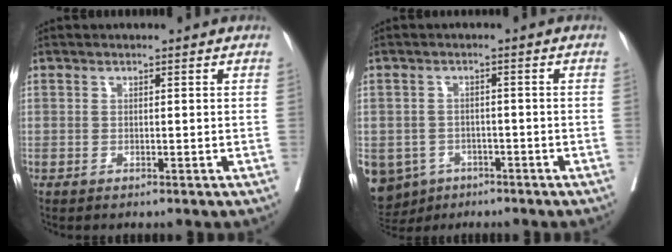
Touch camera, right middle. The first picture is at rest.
{"total": 10.3, "force": [-5.9, 8.1, 2.7], "torque": [-0.078, -0.004, -0.080]}